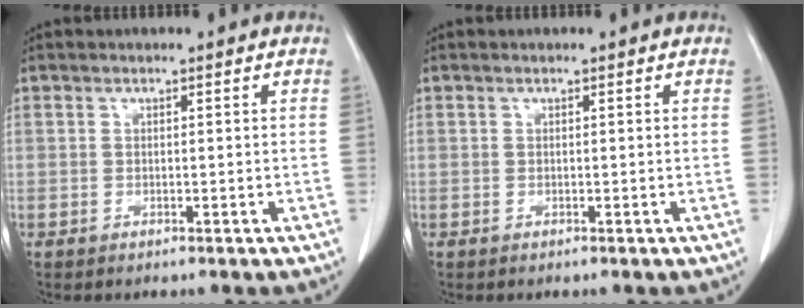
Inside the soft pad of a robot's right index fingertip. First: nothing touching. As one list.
[{"total": 0.0}]